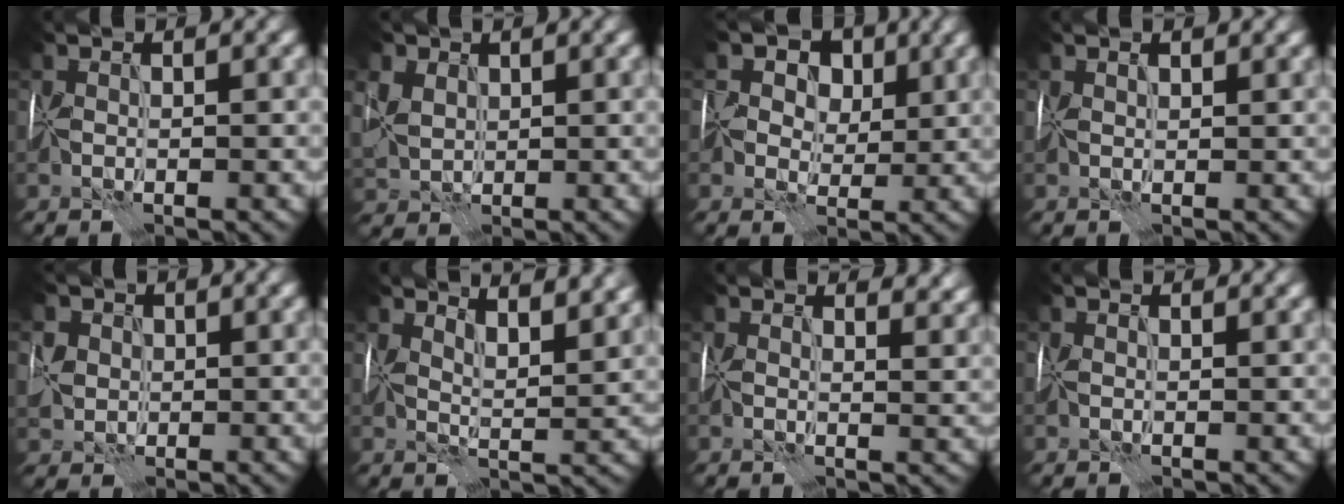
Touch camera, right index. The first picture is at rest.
{"total": 3.9, "force": [1.4, 3.0, 2.0], "torque": [-0.069, 0.003, 0.029]}
{"total": 5.3, "force": [1.9, 4.1, 2.8], "torque": [-0.041, 0.004, 0.018]}
{"total": 1.3, "force": [0.8, 0.6, 0.9], "torque": [-0.016, 0.001, 0.015]}
{"total": 3.5, "force": [0.7, 3.1, 1.5], "torque": [-0.056, 0.013, 0.013]}
{"total": 6.7, "force": [4.9, 2.0, 4.1], "torque": [-0.049, 0.011, 0.057]}
{"total": 4.6, "force": [3.5, 1.9, 2.2], "torque": [-0.032, 0.003, 0.043]}
{"total": 1.2, "force": [0.8, 0.7, 0.6], "torque": [-0.013, 0.000, 0.014]}